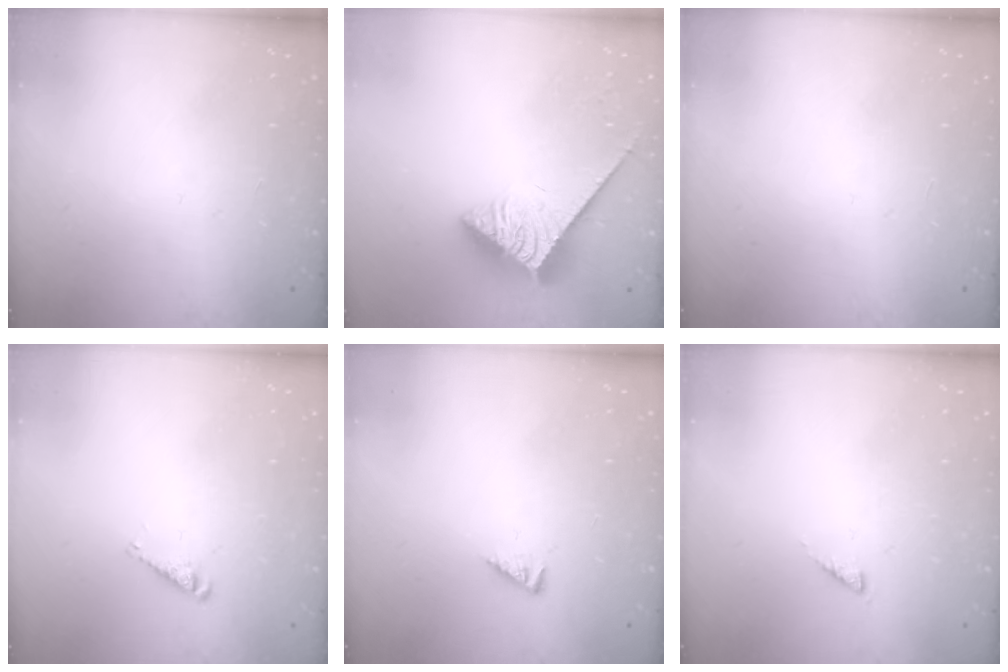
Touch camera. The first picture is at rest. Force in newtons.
{"total": 3.5, "press": 3.5, "slide": 0.4}
{"total": 0.0}
{"total": 3.2, "press": 3.1, "slide": 0.5}
{"total": 1.4, "press": 1.4, "slide": 0.5}
{"total": 1.1, "press": 1.0, "slide": 0.3}